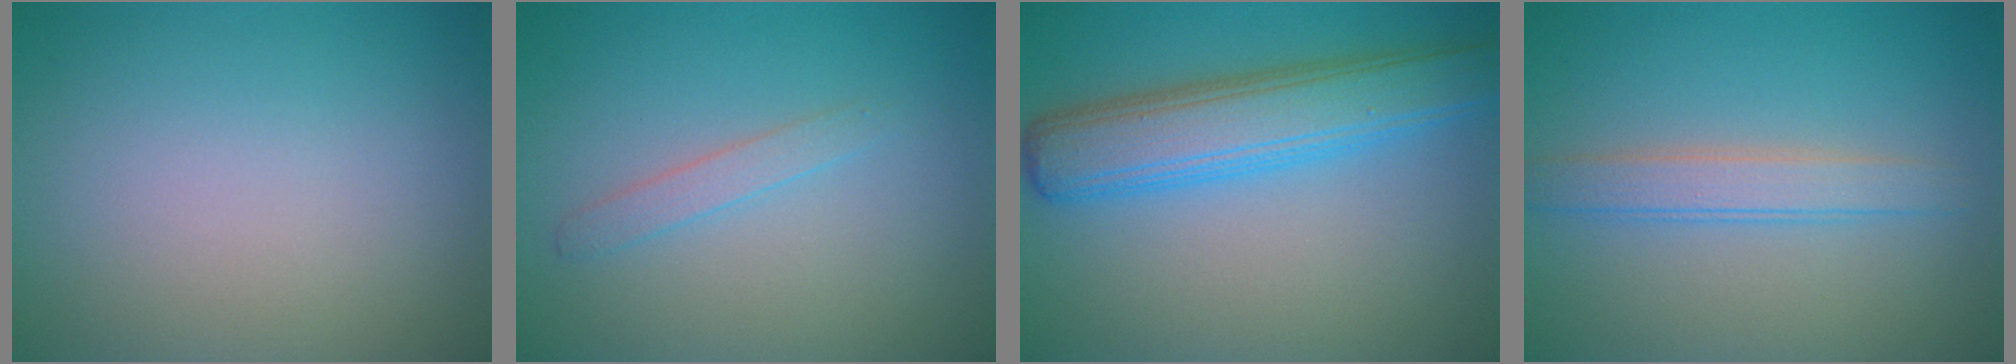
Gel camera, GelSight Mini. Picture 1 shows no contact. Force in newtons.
{"total": 1.3, "press": 1.3, "slide": 0.0}
{"total": 5.5, "press": 5.4, "slide": 0.3}
{"total": 2.5, "press": 2.5, "slide": 0.1}